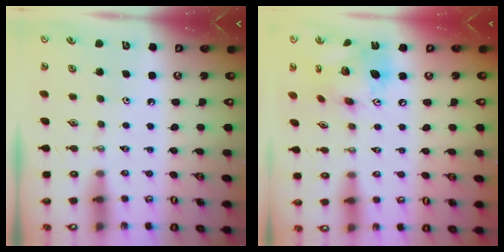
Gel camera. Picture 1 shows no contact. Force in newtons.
{"total": 16.0, "press": 15.9, "slide": 1.5}